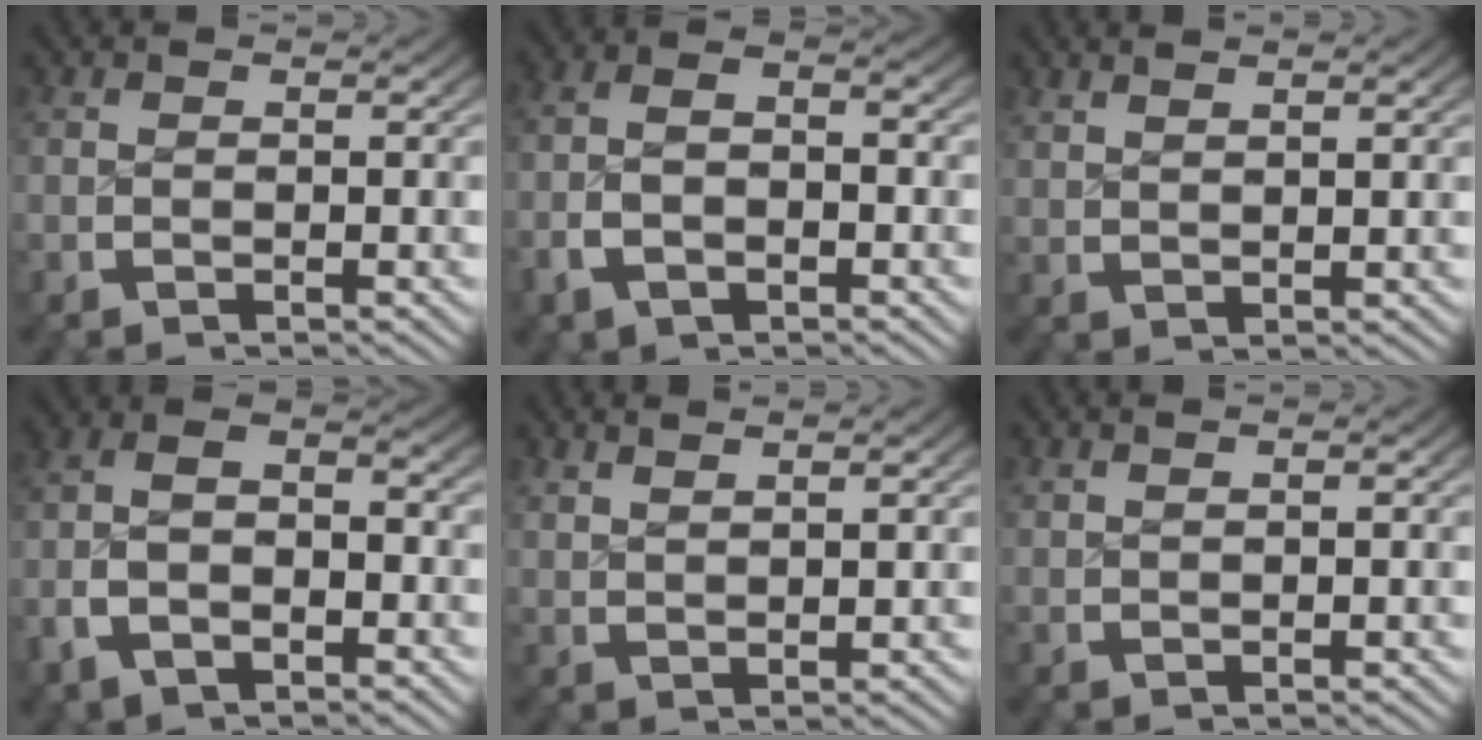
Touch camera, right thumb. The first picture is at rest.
{"total": 4.0, "force": [-1.1, 2.2, 3.1], "torque": [-0.063, 0.000, -0.025]}
{"total": 2.0, "force": [1.9, 0.1, 0.6], "torque": [-0.004, 0.006, 0.042]}
{"total": 5.7, "force": [-1.2, 3.6, 4.3], "torque": [-0.086, -0.001, -0.030]}
{"total": 2.7, "force": [2.5, 0.2, 1.1], "torque": [-0.010, 0.007, 0.052]}
{"total": 1.2, "force": [1.2, 0.0, 0.4], "torque": [-0.002, 0.004, 0.027]}